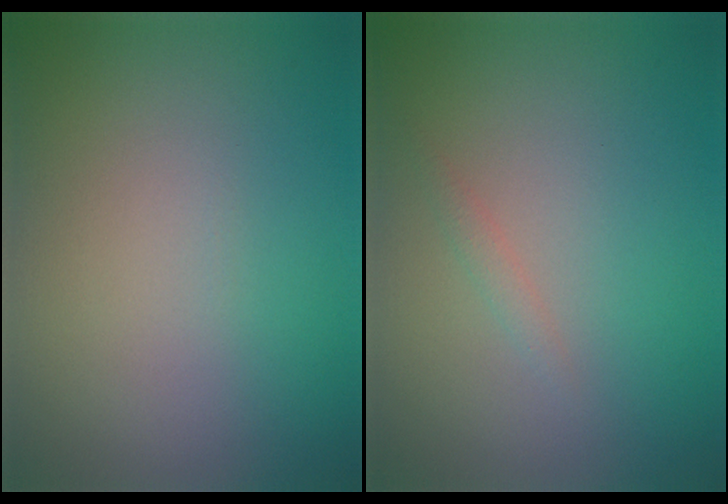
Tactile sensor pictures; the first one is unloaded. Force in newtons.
{"total": 0.7, "press": 0.7, "slide": 0.1}